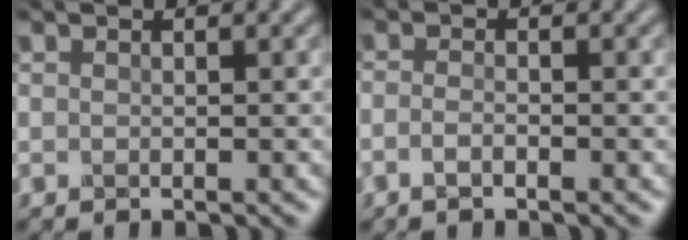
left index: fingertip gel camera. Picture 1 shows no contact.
{"total": 1.3, "force": [-0.9, 0.2, 0.8], "torque": [-0.030, 0.002, -0.021]}